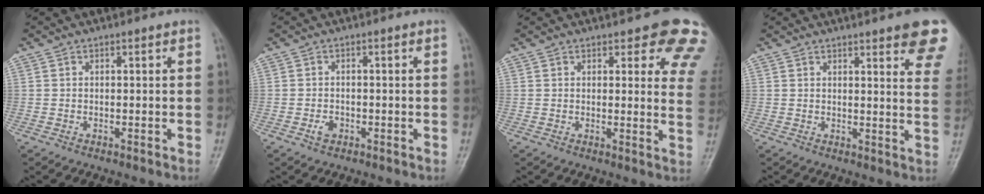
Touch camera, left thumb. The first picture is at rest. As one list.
[{"total": 2.0, "force": [-0.9, 1.4, 1.1], "torque": [-0.018, 0.007, -0.016]}, {"total": 11.3, "force": [7.8, 4.0, 7.1], "torque": [-0.032, -0.035, 0.068]}, {"total": 13.4, "force": [8.6, 2.9, 9.9], "torque": [-0.098, -0.033, 0.086]}]